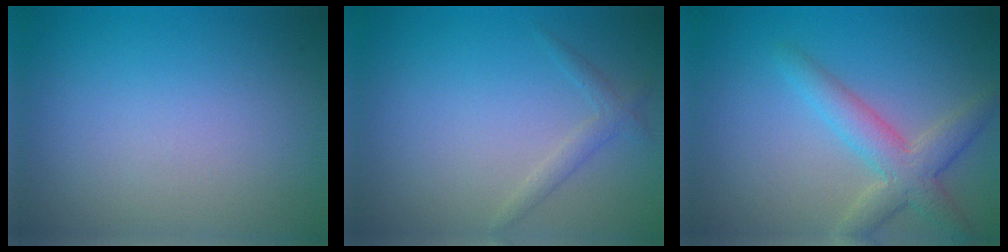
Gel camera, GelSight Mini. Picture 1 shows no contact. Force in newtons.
{"total": 1.3, "press": 1.3, "slide": 0.1}
{"total": 4.0, "press": 4.0, "slide": 0.3}